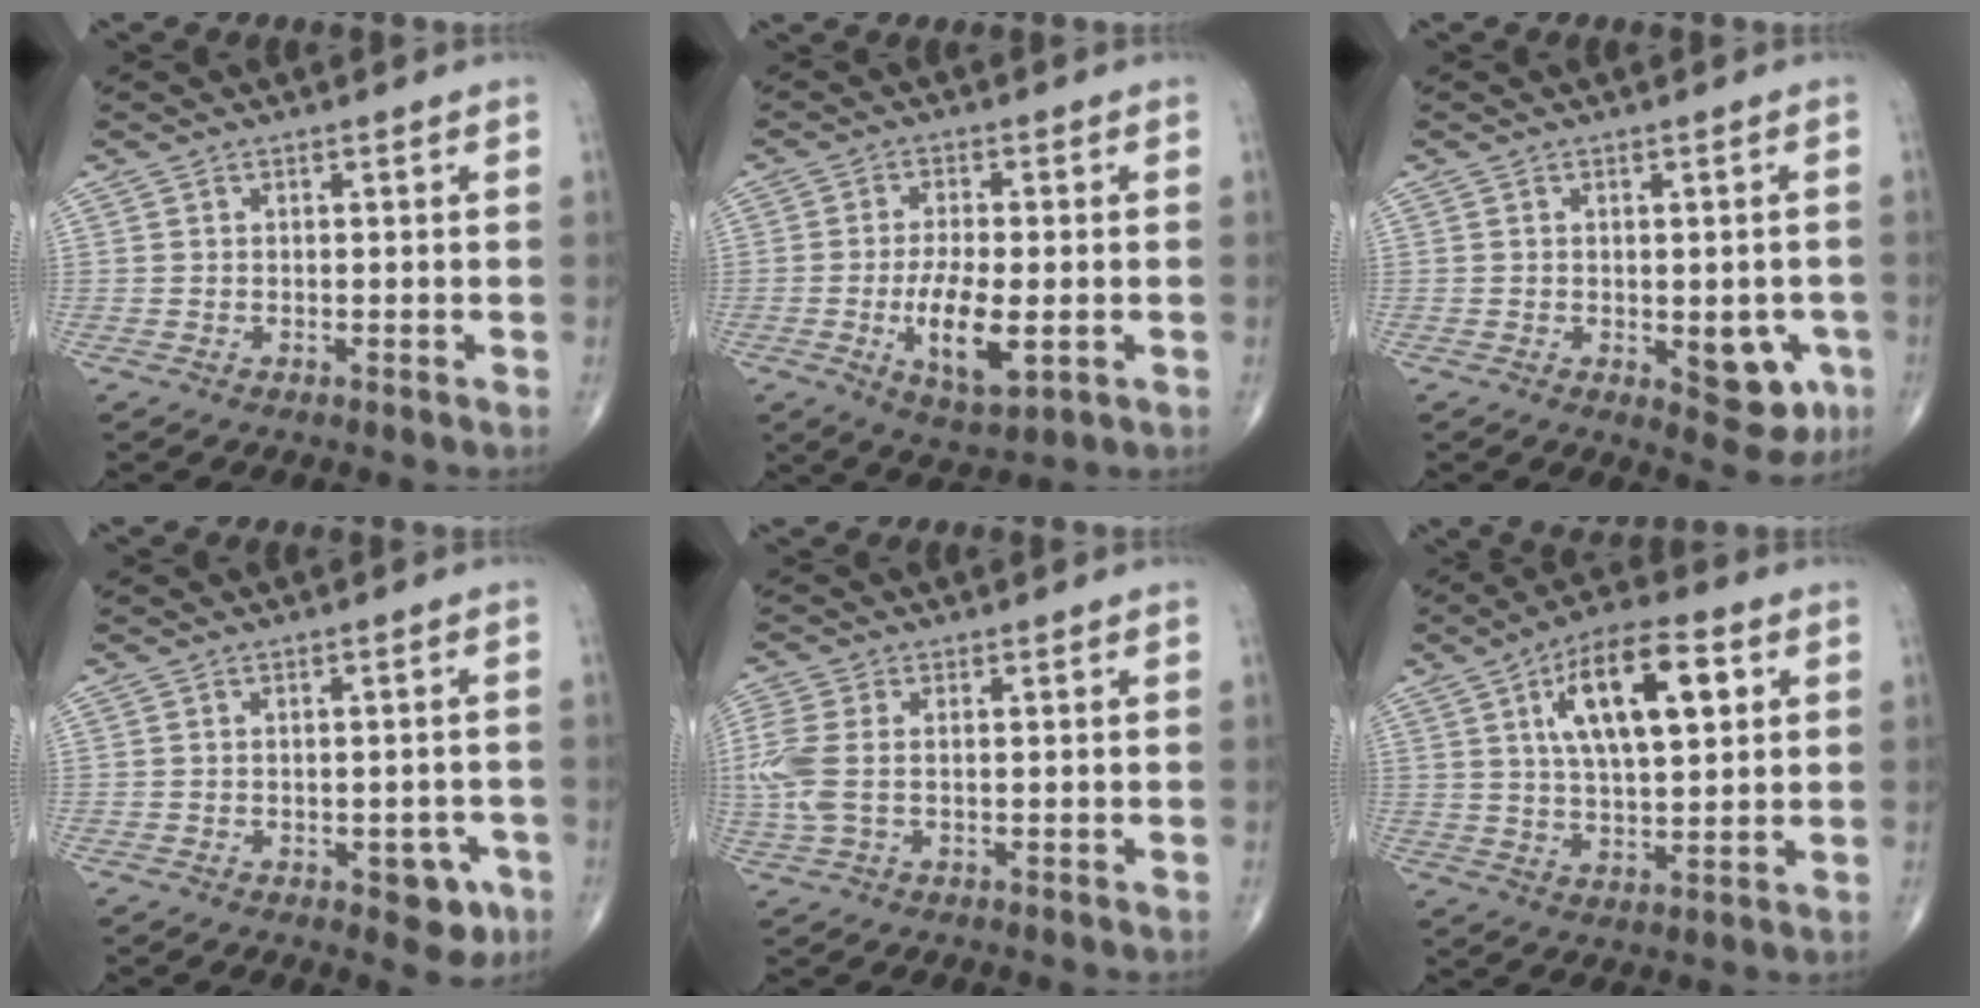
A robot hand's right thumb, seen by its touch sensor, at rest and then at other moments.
{"total": 9.7, "force": [-2.1, 3.7, 8.6], "torque": [-0.152, -0.009, -0.031]}
{"total": 7.8, "force": [-2.1, 3.9, 6.4], "torque": [-0.046, -0.001, -0.016]}
{"total": 5.2, "force": [-2.3, 2.8, 3.7], "torque": [-0.017, 0.009, -0.023]}
{"total": 6.6, "force": [0.0, 3.8, 5.4], "torque": [-0.163, 0.003, -0.001]}
{"total": 15.4, "force": [5.0, 6.3, 13.2], "torque": [-0.208, -0.001, 0.080]}